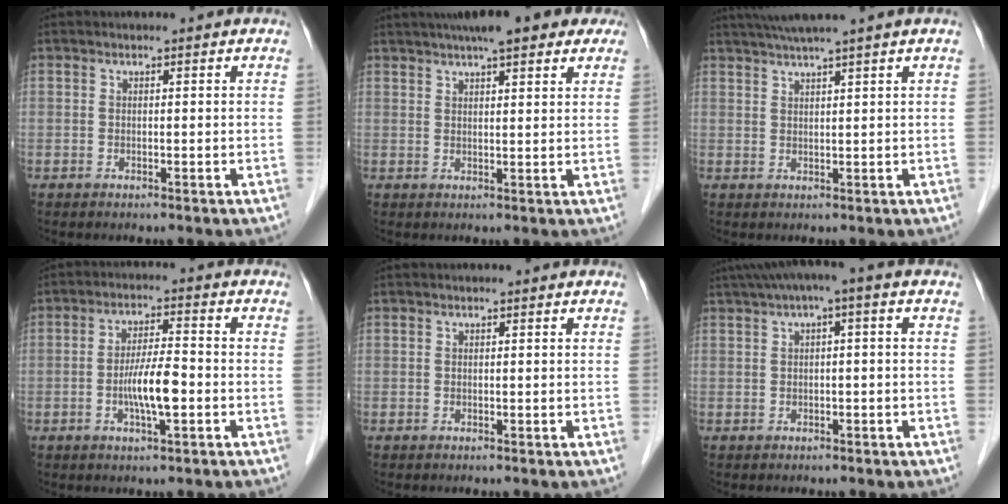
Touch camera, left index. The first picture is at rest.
{"total": 11.7, "force": [8.8, 2.7, 7.3], "torque": [-0.106, 0.036, 0.115]}
{"total": 6.0, "force": [4.8, -1.6, 3.2], "torque": [-0.047, 0.019, 0.079]}
{"total": 6.2, "force": [-1.8, 0.9, 5.8], "torque": [-0.118, -0.001, -0.034]}
{"total": 0.0}
{"total": 4.3, "force": [1.4, 0.5, 4.1], "torque": [-0.069, 0.030, 0.021]}